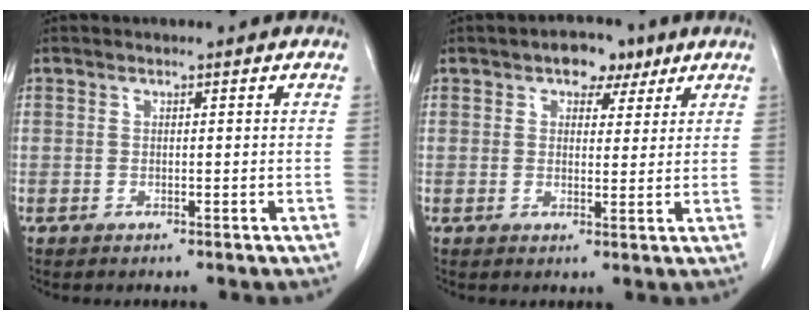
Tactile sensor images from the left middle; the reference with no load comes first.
{"total": 4.8, "force": [2.9, 2.8, 2.5], "torque": [-0.030, 0.012, 0.042]}